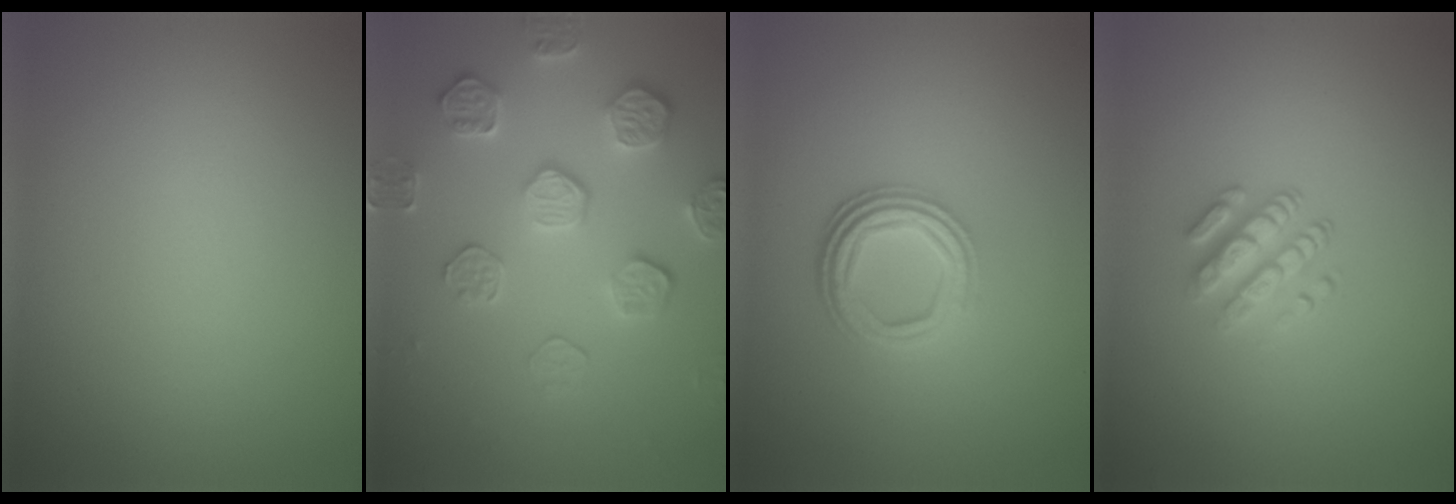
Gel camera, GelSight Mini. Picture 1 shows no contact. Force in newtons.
{"total": 4.3, "press": 4.1, "slide": 1.3}
{"total": 4.7, "press": 3.4, "slide": 3.2}
{"total": 2.9, "press": 2.5, "slide": 1.5}